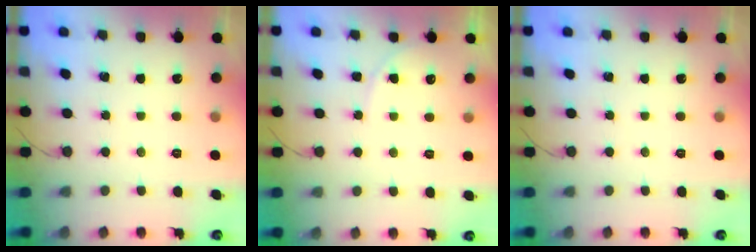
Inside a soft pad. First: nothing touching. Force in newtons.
{"total": 5.5, "press": 5.5, "slide": 0.5}
{"total": 0.0}